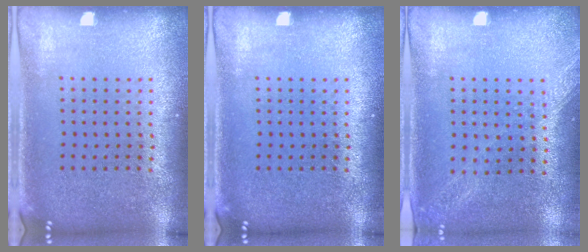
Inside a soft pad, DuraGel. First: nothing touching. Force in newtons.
{"total": 0.0}
{"total": 1.2, "press": 1.2, "slide": 0.4}